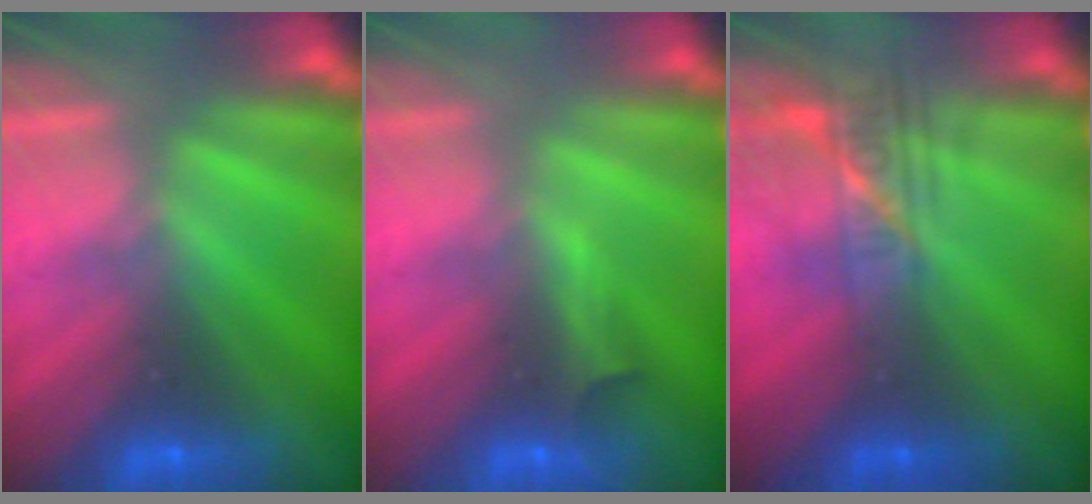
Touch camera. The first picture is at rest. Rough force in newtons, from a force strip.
{"total": 2.8}
{"total": 2.3}